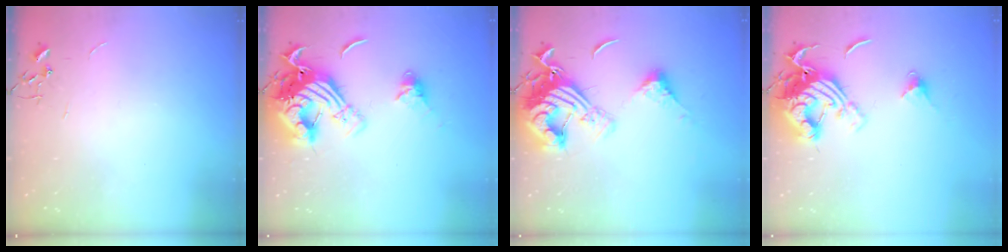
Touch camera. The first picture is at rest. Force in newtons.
{"total": 19.6, "press": 19.5, "slide": 2.1}
{"total": 17.3, "press": 17.1, "slide": 2.1}
{"total": 15.3, "press": 15.2, "slide": 1.7}